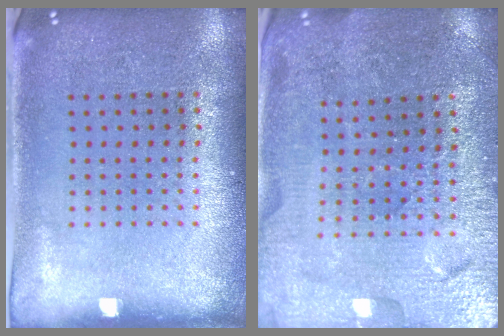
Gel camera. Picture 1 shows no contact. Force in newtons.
{"total": 3.2, "press": 3.2, "slide": 0.1}